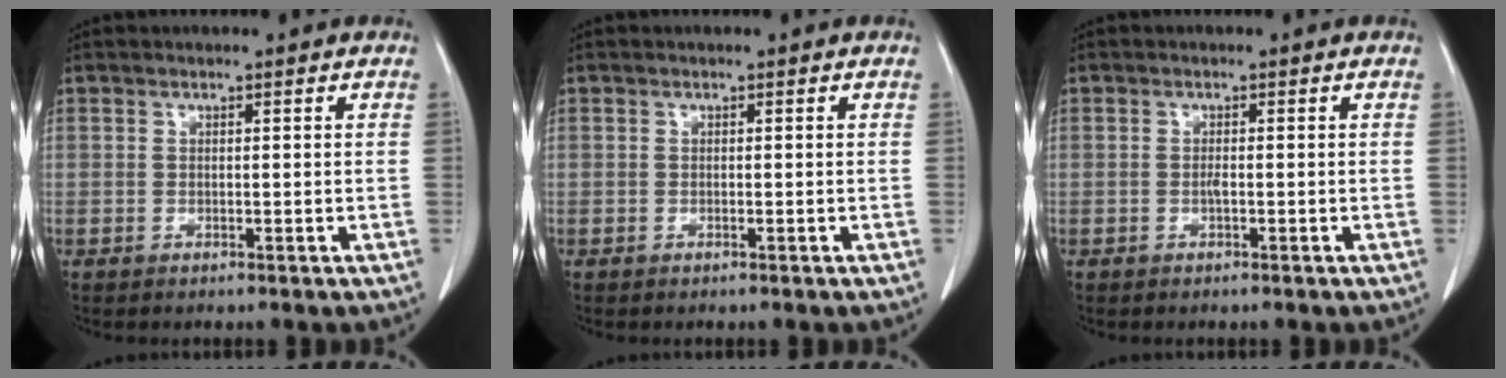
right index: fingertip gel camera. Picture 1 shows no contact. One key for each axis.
{"total": 0.0}
{"total": 0.7, "fx": -0.2, "fy": 0.0, "fz": 0.6, "tx": -0.015, "ty": 0.000, "tz": -0.005}